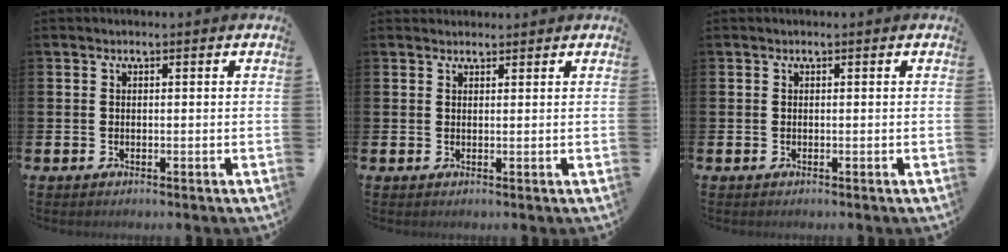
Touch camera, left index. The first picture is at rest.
{"total": 1.3, "force": [1.3, 0.4, -0.1], "torque": [0.012, -0.001, 0.022]}
{"total": 0.0}